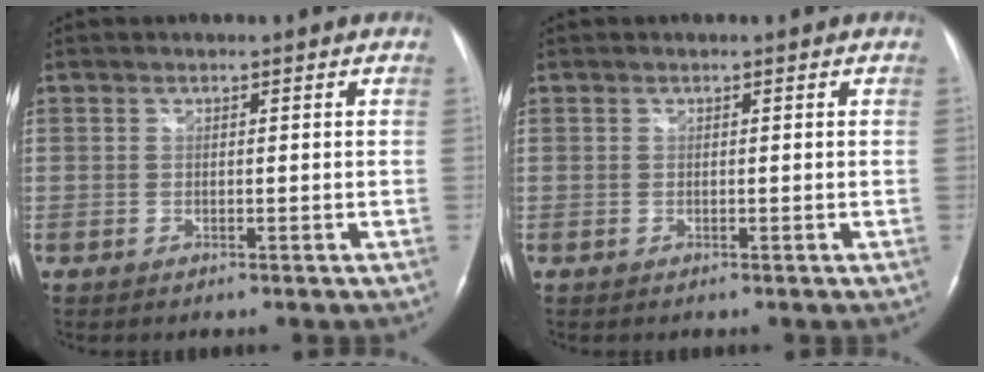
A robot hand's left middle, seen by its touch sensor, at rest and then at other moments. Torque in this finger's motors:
{"motor_torque": [0.00, 0.00, 0.00, 0.00]}